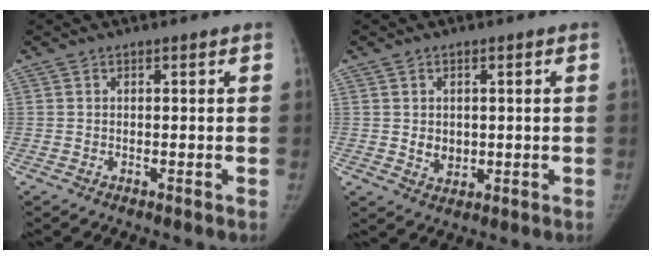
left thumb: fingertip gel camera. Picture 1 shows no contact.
{"total": 3.6, "force": [0.2, 2.9, 2.1], "torque": [-0.021, -0.006, 0.013]}